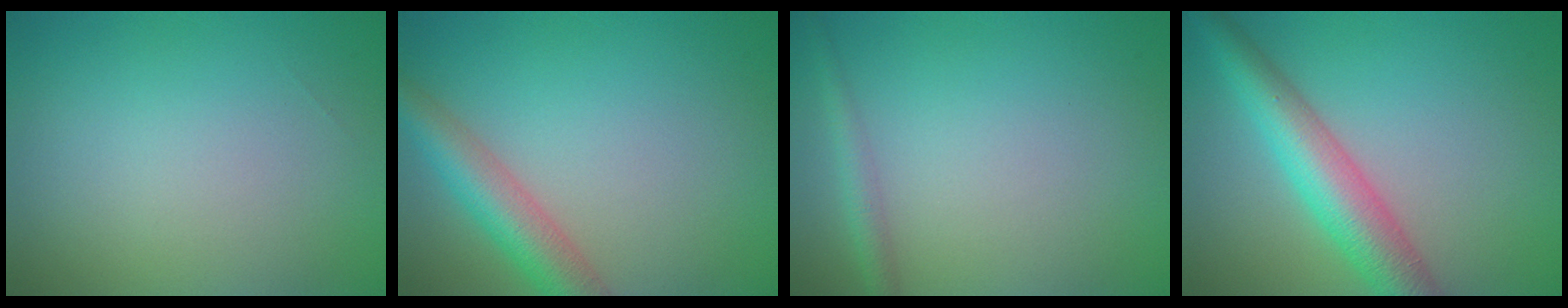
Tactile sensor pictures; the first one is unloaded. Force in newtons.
{"total": 4.9, "press": 4.9, "slide": 0.3}
{"total": 1.8, "press": 1.8, "slide": 0.1}
{"total": 6.2, "press": 6.2, "slide": 0.1}